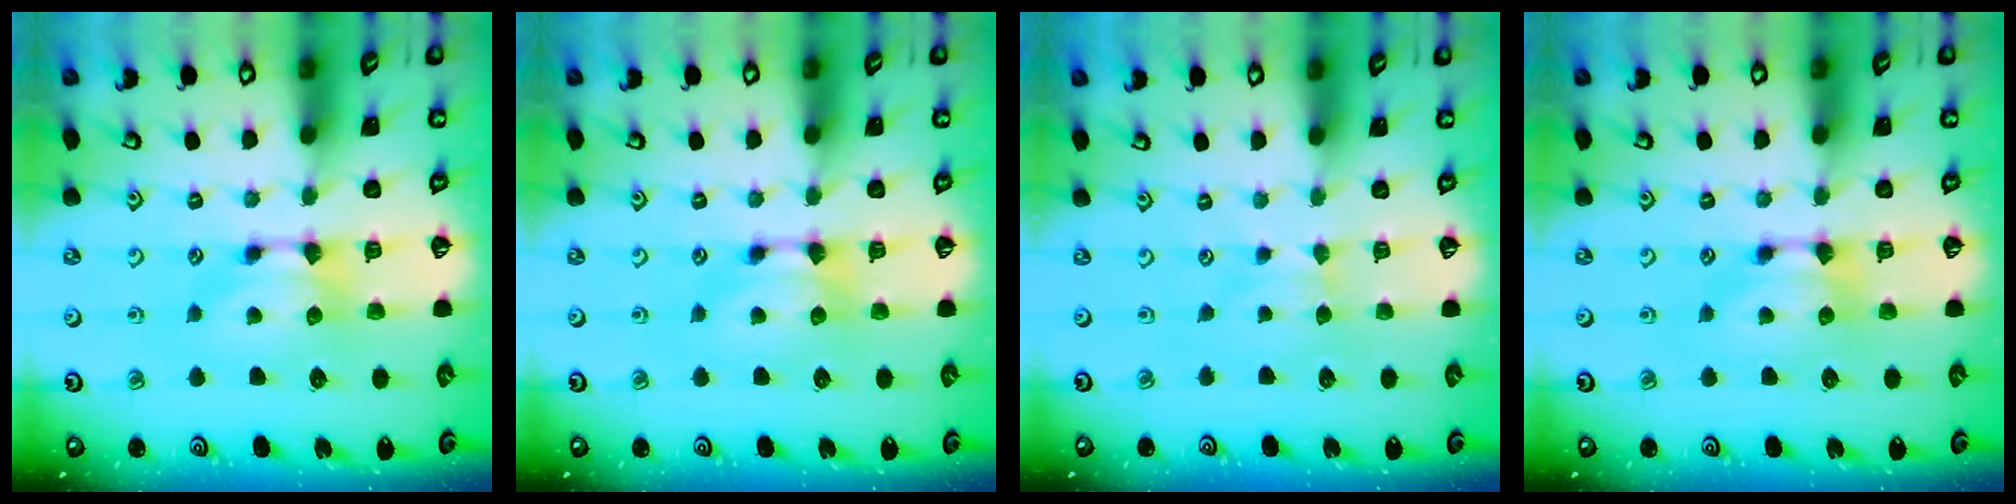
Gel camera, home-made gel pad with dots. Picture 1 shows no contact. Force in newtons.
{"total": 0.0}
{"total": 2.7, "press": 2.6, "slide": 0.4}
{"total": 0.0}